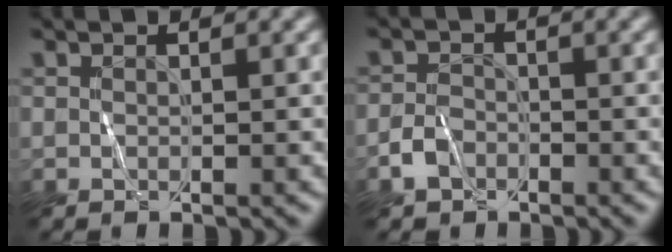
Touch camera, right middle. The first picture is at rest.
{"total": 2.2, "force": [-1.4, 1.4, 0.8], "torque": [-0.012, 0.005, -0.033]}